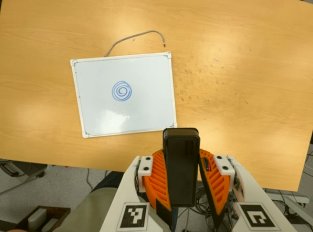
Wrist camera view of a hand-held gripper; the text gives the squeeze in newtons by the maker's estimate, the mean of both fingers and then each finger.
{"total": 8.7, "left": 7.4, "right": 10.0}